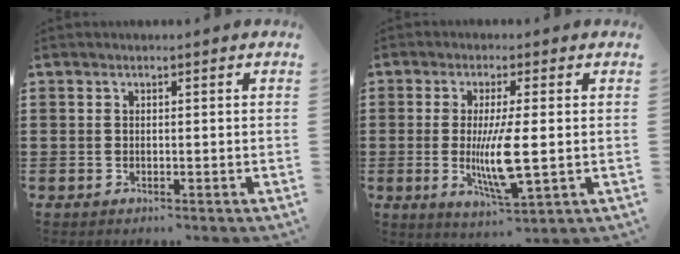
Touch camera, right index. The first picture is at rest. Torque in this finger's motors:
{"motor_torque": [2.14, 0.00, 0.83, 0.14]}